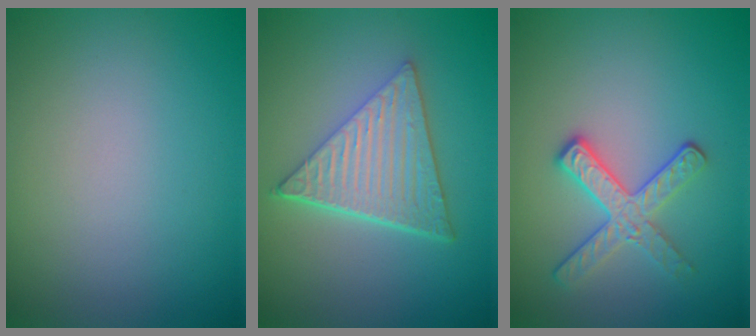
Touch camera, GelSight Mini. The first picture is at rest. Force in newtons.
{"total": 6.4, "press": 4.4, "slide": 4.6}
{"total": 2.8, "press": 2.6, "slide": 1.0}